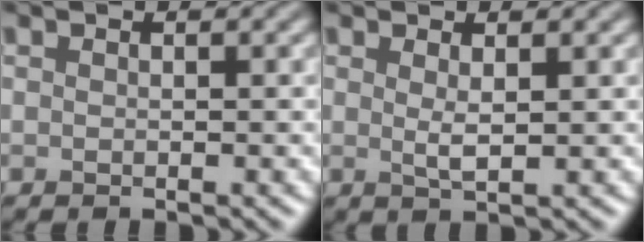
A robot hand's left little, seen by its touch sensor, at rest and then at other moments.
{"total": 1.3, "force": [0.6, 0.2, 1.2], "torque": [-0.024, -0.003, 0.011]}